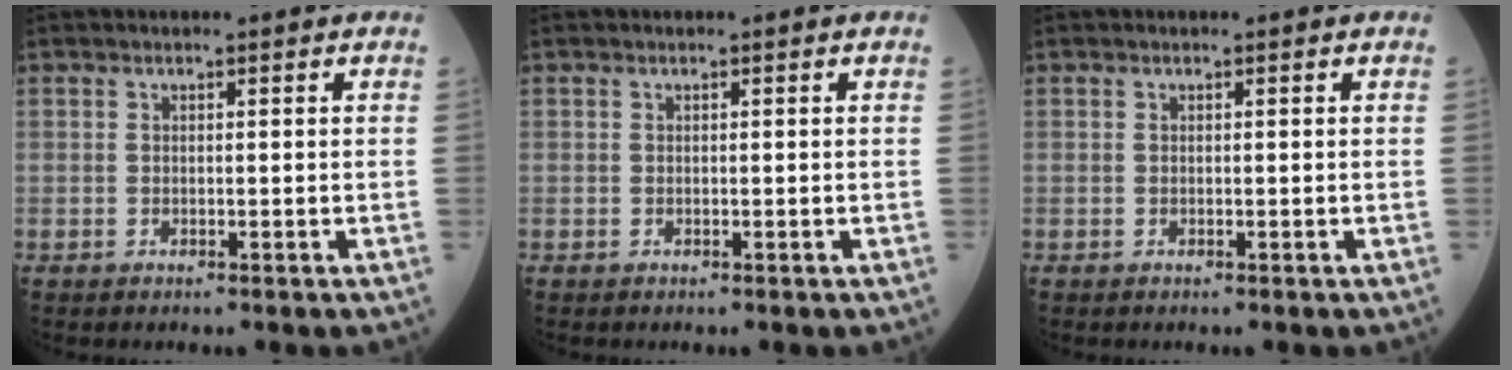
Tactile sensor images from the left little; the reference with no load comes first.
{"total": 0.0}
{"total": 0.0}